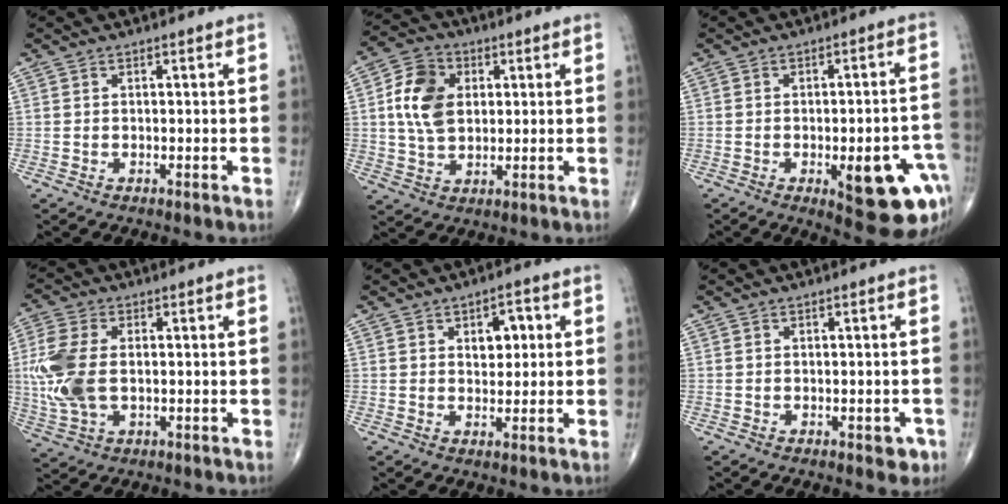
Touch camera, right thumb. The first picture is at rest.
{"total": 10.3, "force": [1.7, 7.3, 7.1], "torque": [-0.122, 0.004, 0.030]}
{"total": 15.3, "force": [-5.5, 5.3, 13.3], "torque": [-0.116, 0.024, -0.051]}
{"total": 11.4, "force": [0.0, 6.7, 9.2], "torque": [-0.231, -0.001, 0.003]}
{"total": 5.0, "force": [1.4, 3.2, 3.6], "torque": [-0.027, -0.004, 0.018]}
{"total": 2.5, "force": [-1.1, 1.5, 1.7], "torque": [-0.002, 0.005, -0.011]}